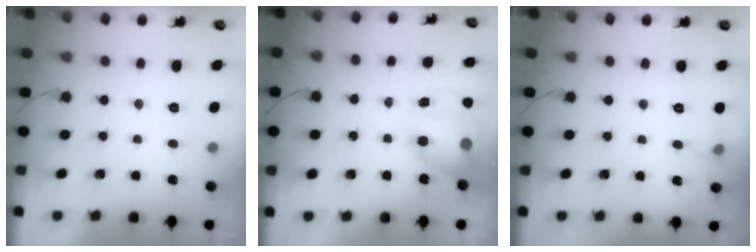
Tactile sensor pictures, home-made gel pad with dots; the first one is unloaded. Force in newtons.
{"total": 10.3, "press": 10.0, "slide": 2.6}
{"total": 5.1, "press": 4.8, "slide": 1.6}